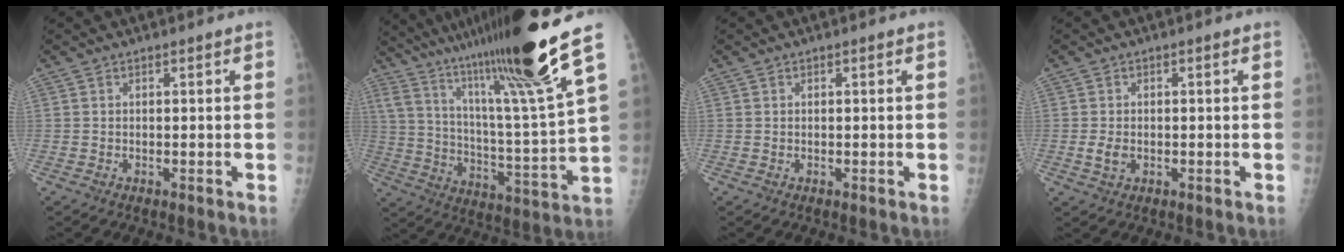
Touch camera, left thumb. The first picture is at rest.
{"total": 24.2, "force": [16.6, 0.5, 17.6], "torque": [-0.270, -0.077, 0.280]}
{"total": 0.0}
{"total": 2.6, "force": [-0.5, 1.8, 1.8], "torque": [-0.031, 0.001, -0.007]}